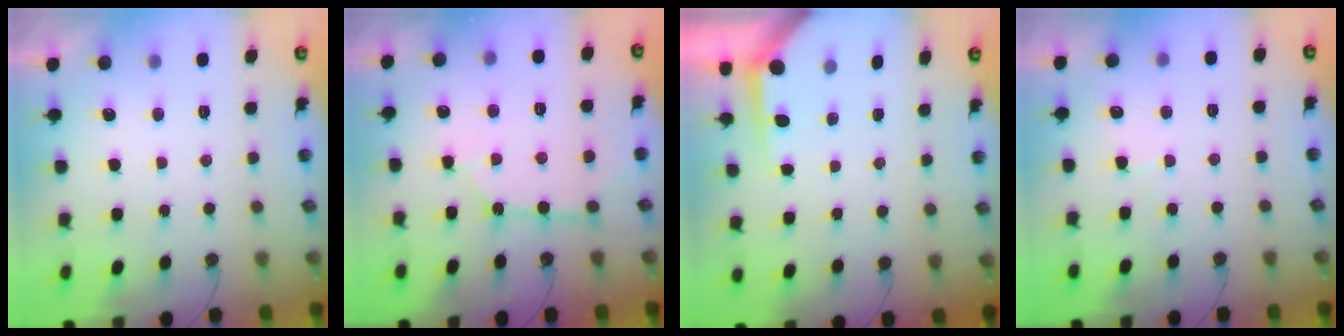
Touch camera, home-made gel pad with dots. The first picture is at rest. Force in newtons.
{"total": 11.5, "press": 11.4, "slide": 1.4}
{"total": 3.7, "press": 3.7, "slide": 0.3}
{"total": 5.0, "press": 4.9, "slide": 0.6}